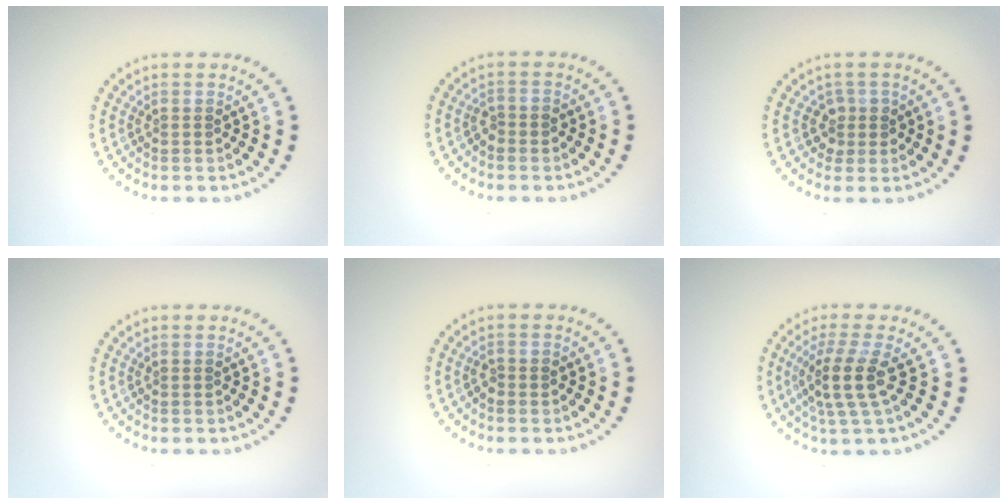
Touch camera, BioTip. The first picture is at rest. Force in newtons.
{"total": 0.9, "press": 0.8, "slide": 0.5}
{"total": 1.8, "press": 1.5, "slide": 1.1}
{"total": 0.0}
{"total": 0.9, "press": 0.8, "slide": 0.3}
{"total": 3.7, "press": 2.8, "slide": 2.4}